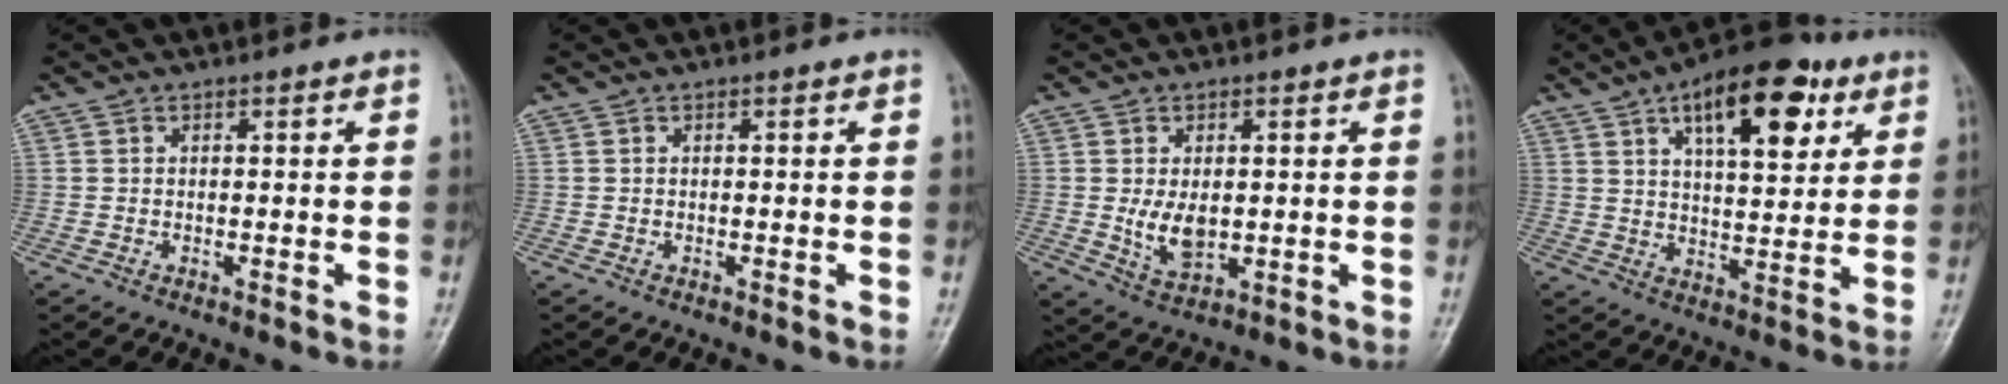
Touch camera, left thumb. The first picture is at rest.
{"total": 0.0}
{"total": 5.7, "force": [0.1, 3.4, 4.6], "torque": [-0.073, -0.014, 0.014]}
{"total": 16.9, "force": [8.1, 7.6, 12.8], "torque": [-0.156, -0.017, 0.122]}